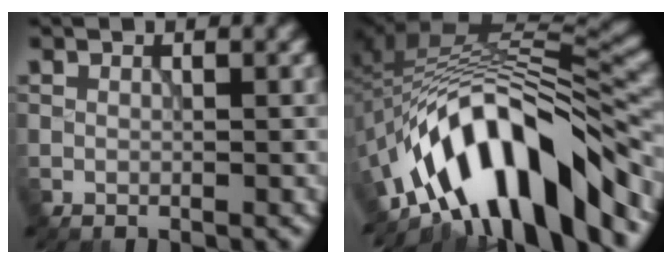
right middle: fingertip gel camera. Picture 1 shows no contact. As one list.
[{"total": 13.0, "force": [-7.7, 4.7, 9.4], "torque": [-0.138, 0.006, -0.129]}]